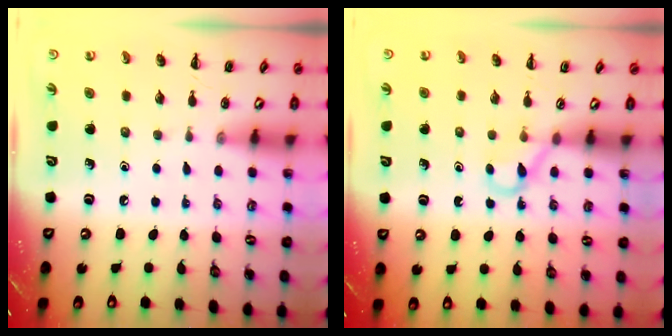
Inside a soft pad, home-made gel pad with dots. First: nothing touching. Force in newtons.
{"total": 3.0, "press": 2.8, "slide": 1.1}